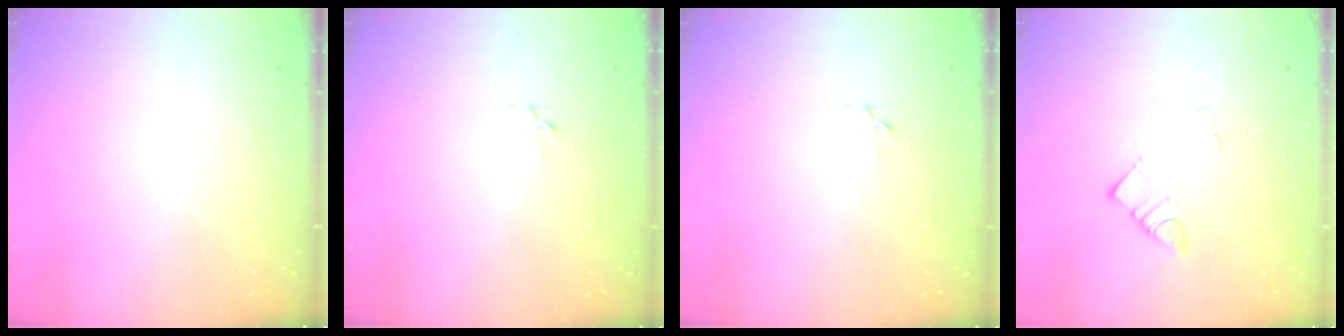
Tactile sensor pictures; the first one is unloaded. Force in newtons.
{"total": 2.3, "press": 2.3, "slide": 0.2}
{"total": 2.3, "press": 2.3, "slide": 0.2}
{"total": 3.8, "press": 3.8, "slide": 0.4}